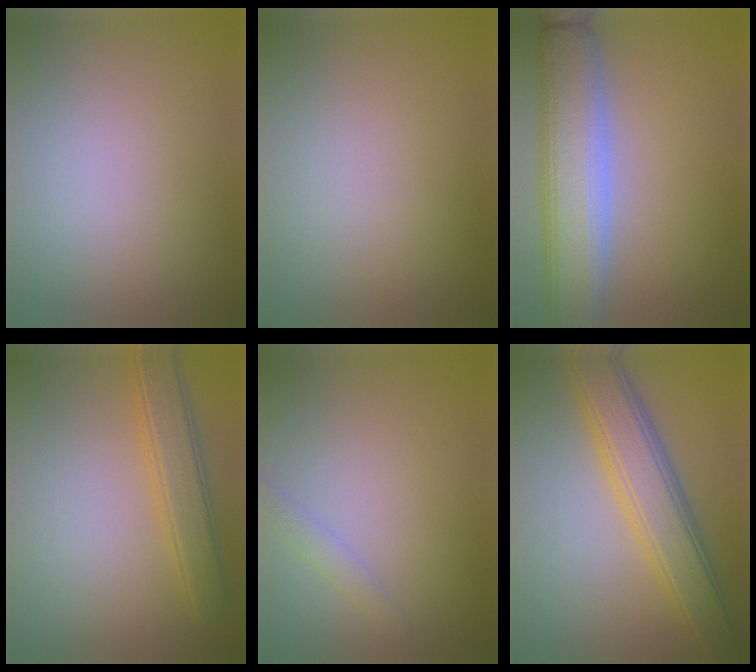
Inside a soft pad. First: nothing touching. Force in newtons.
{"total": 0.0}
{"total": 8.6, "press": 8.6, "slide": 0.6}
{"total": 3.7, "press": 3.7, "slide": 0.1}
{"total": 1.2, "press": 1.2, "slide": 0.1}
{"total": 6.7, "press": 6.7, "slide": 0.4}